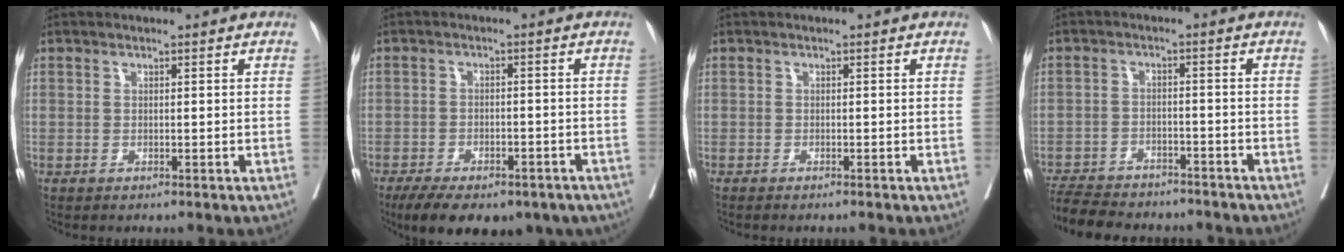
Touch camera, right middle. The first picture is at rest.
{"total": 16.9, "force": [-12.0, 7.3, 9.3], "torque": [-0.158, -0.015, -0.157]}
{"total": 2.8, "force": [-2.4, -0.3, 1.4], "torque": [-0.012, 0.001, -0.030]}
{"total": 14.7, "force": [-13.2, 3.9, 5.2], "torque": [-0.118, -0.004, -0.188]}